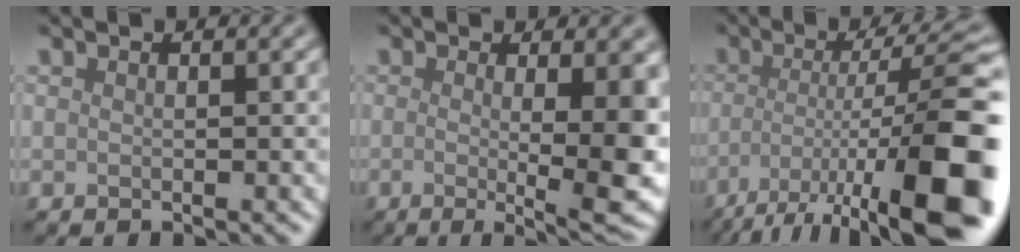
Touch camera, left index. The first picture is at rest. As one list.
[{"total": 10.3, "force": [-0.6, 2.8, 9.9], "torque": [-0.111, -0.008, -0.008]}, {"total": 14.9, "force": [-6.4, 3.7, 13.0], "torque": [-0.200, -0.006, -0.103]}]